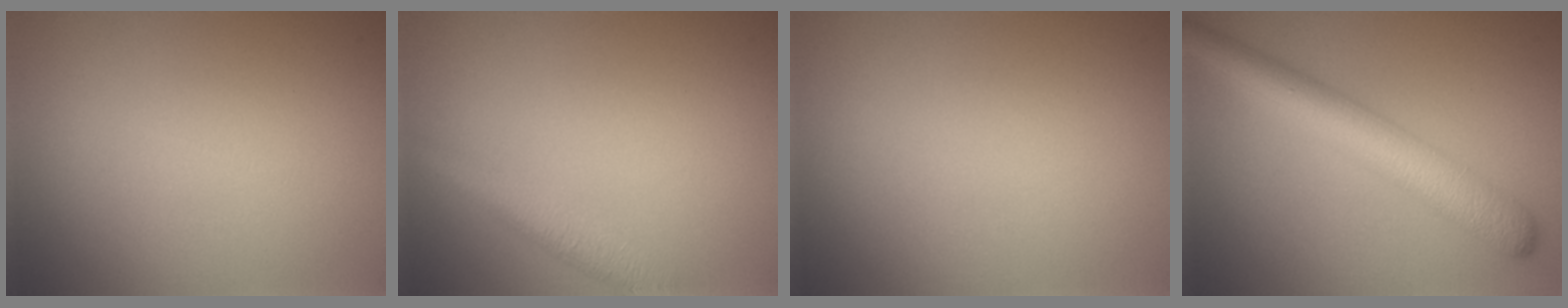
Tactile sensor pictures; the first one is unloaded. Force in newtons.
{"total": 2.6, "press": 2.6, "slide": 0.1}
{"total": 0.0}
{"total": 6.3, "press": 6.3, "slide": 0.1}